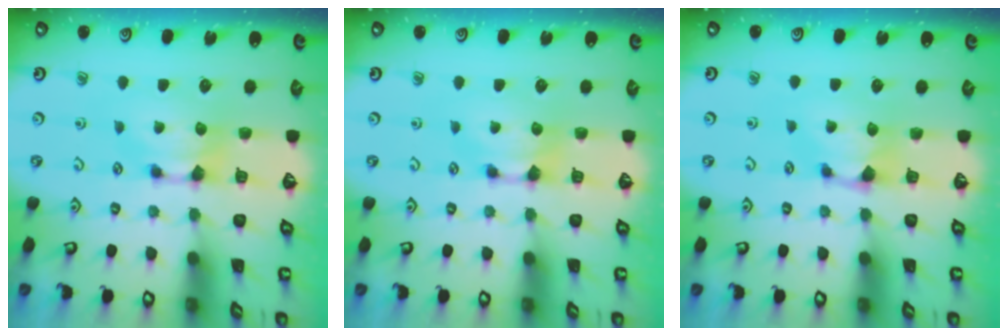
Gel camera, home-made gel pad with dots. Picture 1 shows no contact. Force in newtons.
{"total": 0.0}
{"total": 0.8, "press": 0.2, "slide": 0.8}